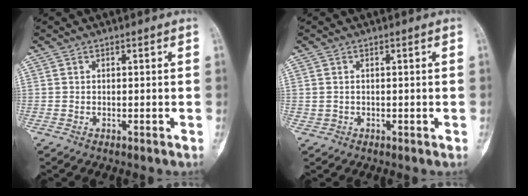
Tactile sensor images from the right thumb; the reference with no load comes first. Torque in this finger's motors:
{"motor_torque": [-0.13, 0.13, -0.34, 0.15, 0.03]}